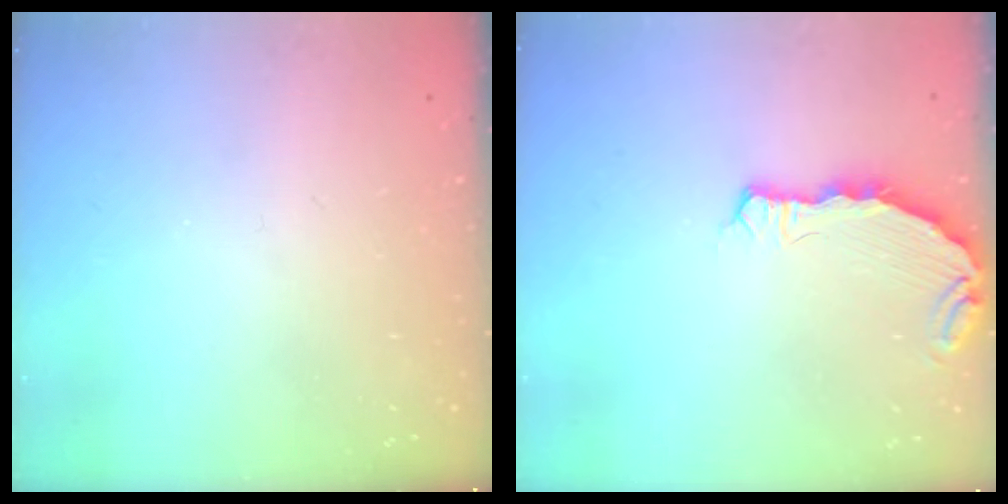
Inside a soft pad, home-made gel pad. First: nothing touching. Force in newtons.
{"total": 7.2, "press": 5.5, "slide": 4.6}